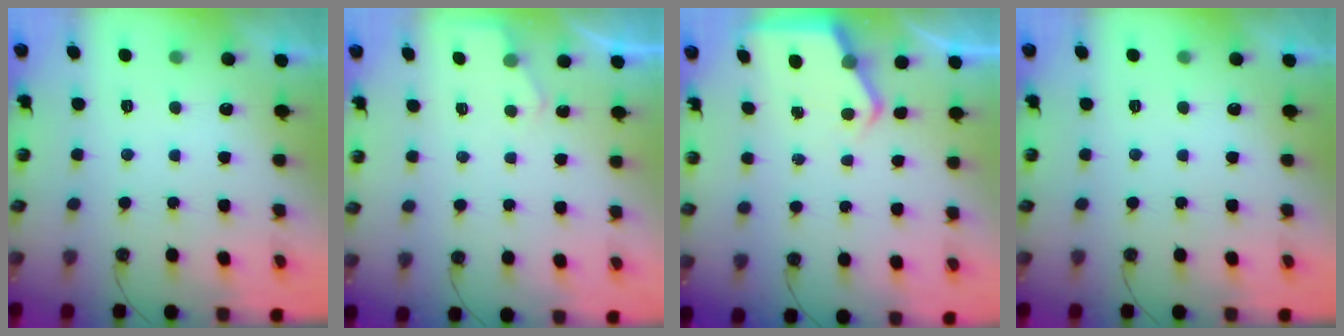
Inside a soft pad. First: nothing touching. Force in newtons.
{"total": 3.1, "press": 3.0, "slide": 0.5}
{"total": 5.1, "press": 5.1, "slide": 0.7}
{"total": 0.0}